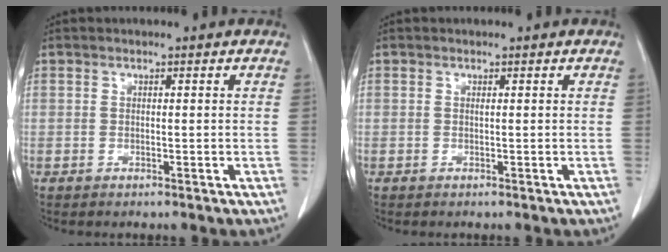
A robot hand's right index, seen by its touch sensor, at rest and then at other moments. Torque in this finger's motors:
{"motor_torque": [0.03, 0.01, 0.01, 0.00]}